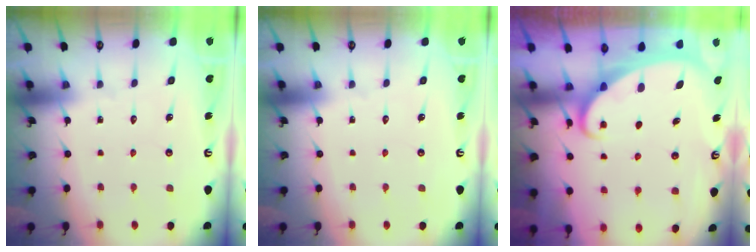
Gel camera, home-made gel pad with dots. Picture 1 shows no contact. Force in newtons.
{"total": 0.0}
{"total": 2.6, "press": 2.6, "slide": 0.4}